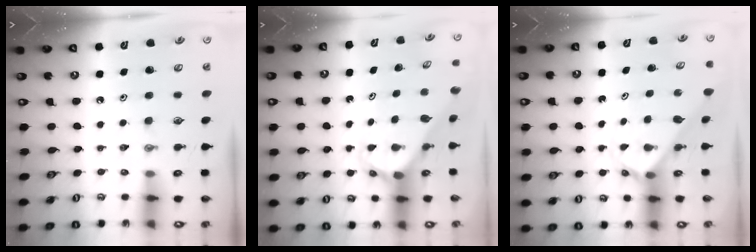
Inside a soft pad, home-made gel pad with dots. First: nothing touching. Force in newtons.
{"total": 3.1, "press": 3.1, "slide": 0.2}
{"total": 2.1, "press": 2.1, "slide": 0.1}